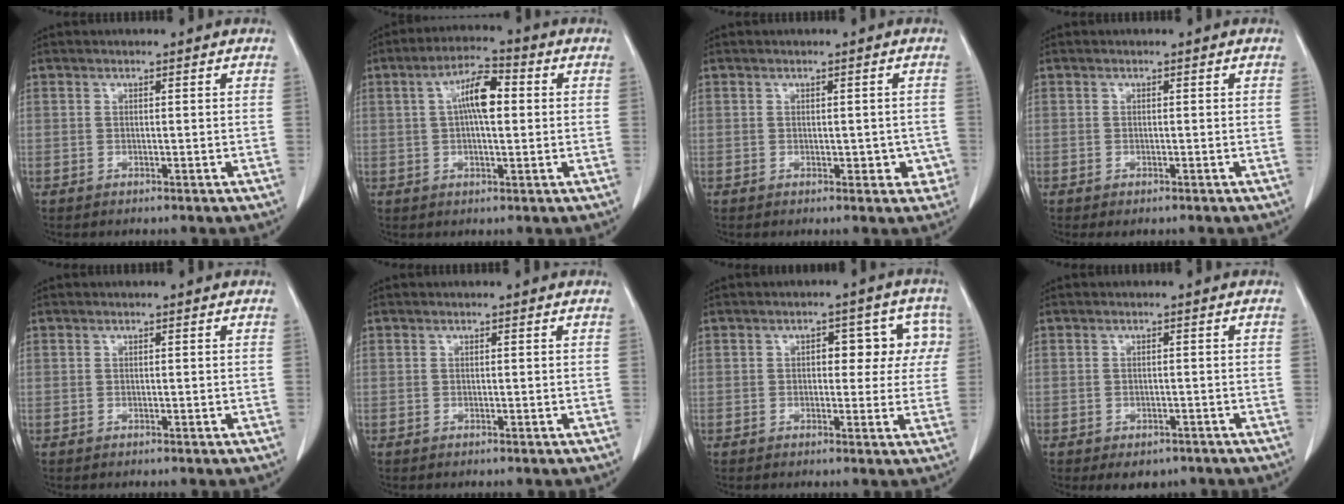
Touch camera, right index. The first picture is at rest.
{"total": 7.2, "force": [1.2, 2.0, 6.8], "torque": [-0.128, 0.018, 0.018]}
{"total": 3.1, "force": [-0.5, 2.1, 2.2], "torque": [-0.008, 0.007, 0.000]}
{"total": 0.8, "force": [-0.5, 0.3, 0.5], "torque": [-0.008, -0.001, -0.004]}
{"total": 0.0}
{"total": 0.0}
{"total": 6.9, "force": [1.3, 4.0, 5.4], "torque": [-0.047, 0.031, 0.015]}
{"total": 4.1, "force": [-3.0, 2.4, 1.6], "torque": [-0.009, 0.001, -0.033]}